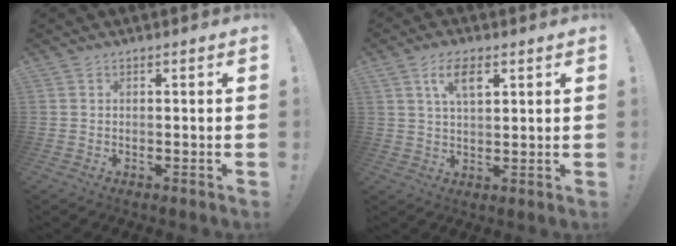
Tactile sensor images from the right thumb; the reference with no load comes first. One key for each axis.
{"total": 7.2, "fx": 3.3, "fy": 3.3, "fz": 5.4, "tx": -0.088, "ty": -0.005, "tz": 0.056}